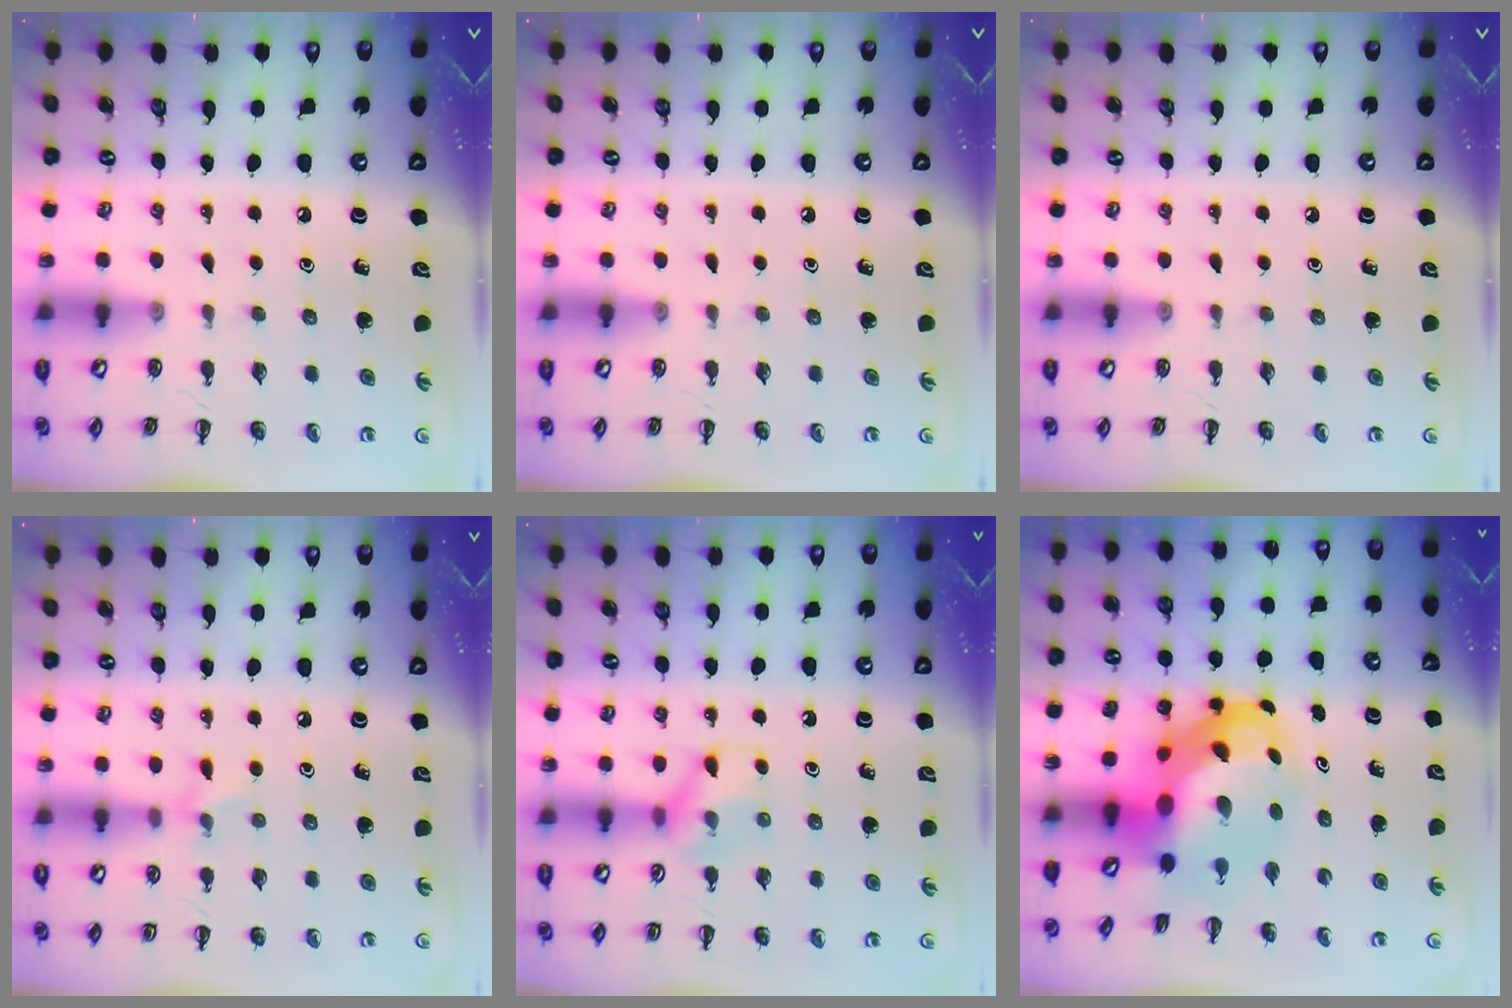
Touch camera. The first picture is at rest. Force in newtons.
{"total": 0.0}
{"total": 0.0}
{"total": 5.4, "press": 5.1, "slide": 1.9}
{"total": 8.7, "press": 8.7, "slide": 0.5}
{"total": 8.6, "press": 8.3, "slide": 2.2}